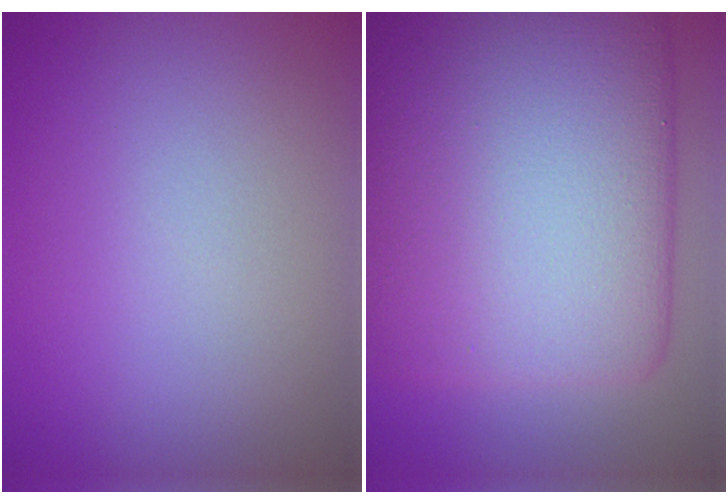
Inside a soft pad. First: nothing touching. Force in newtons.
{"total": 17.9, "press": 17.9, "slide": 0.3}